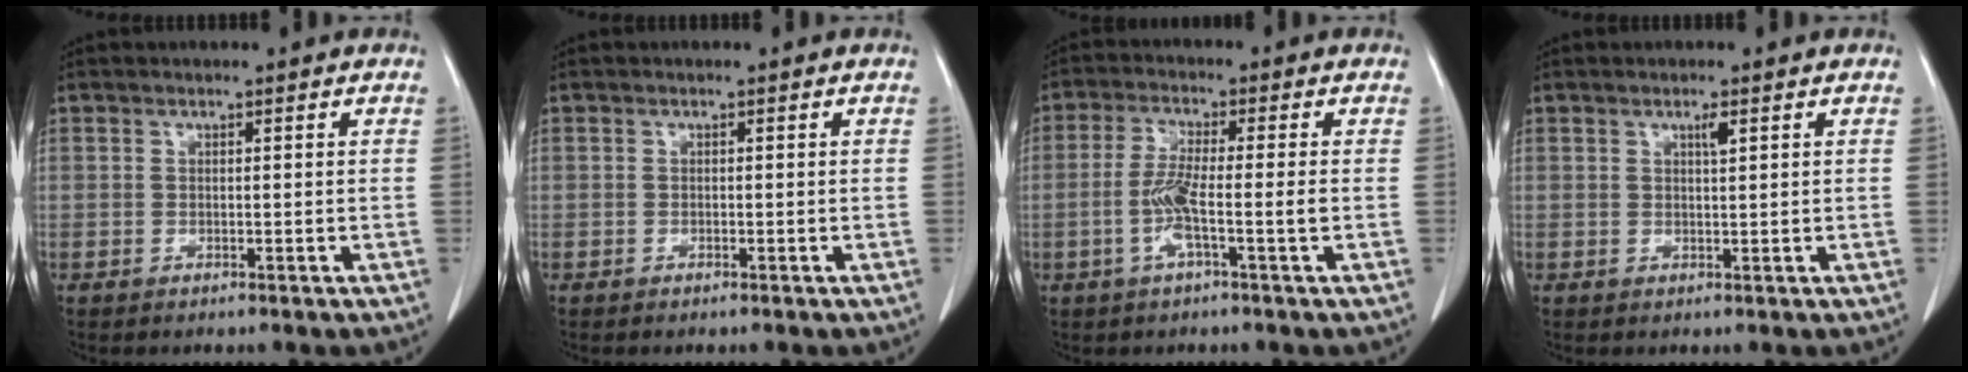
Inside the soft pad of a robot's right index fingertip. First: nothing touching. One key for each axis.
{"total": 0.0}
{"total": 5.7, "fx": -1.6, "fy": -0.2, "fz": 5.5, "tx": -0.111, "ty": -0.001, "tz": -0.033}
{"total": 1.3, "fx": 0.7, "fy": 0.1, "fz": 1.1, "tx": -0.020, "ty": -0.001, "tz": 0.011}